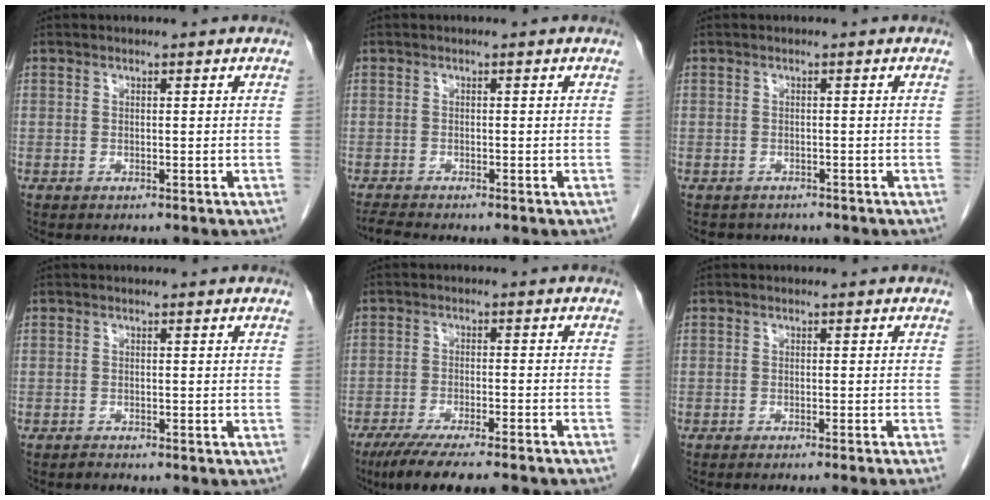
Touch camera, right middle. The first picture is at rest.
{"total": 1.6, "force": [-1.6, -0.5, 0.3], "torque": [-0.013, -0.010, -0.032]}
{"total": 2.2, "force": [-1.9, 1.1, -0.1], "torque": [-0.004, 0.001, -0.029]}
{"total": 0.6, "force": [-0.5, 0.1, 0.0], "torque": [-0.003, -0.001, -0.010]}
{"total": 13.3, "force": [-11.1, 1.2, 7.3], "torque": [-0.106, -0.026, -0.165]}
{"total": 5.7, "force": [-4.9, -1.6, 2.5], "torque": [-0.010, -0.003, -0.062]}